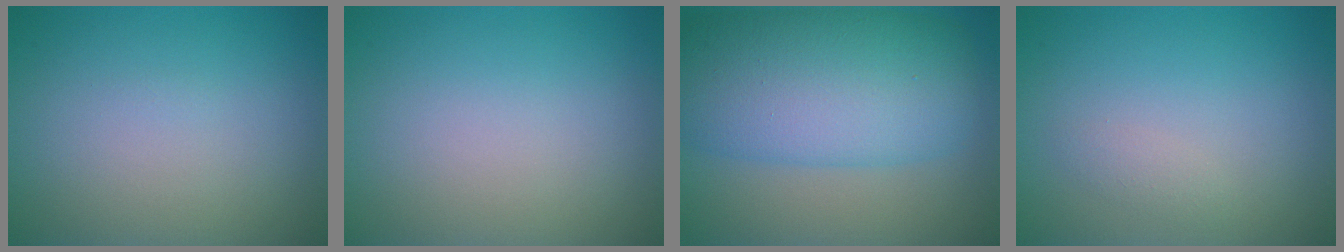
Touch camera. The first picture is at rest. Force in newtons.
{"total": 0.0}
{"total": 11.0, "press": 11.0, "slide": 0.2}
{"total": 0.8, "press": 0.8, "slide": 0.0}